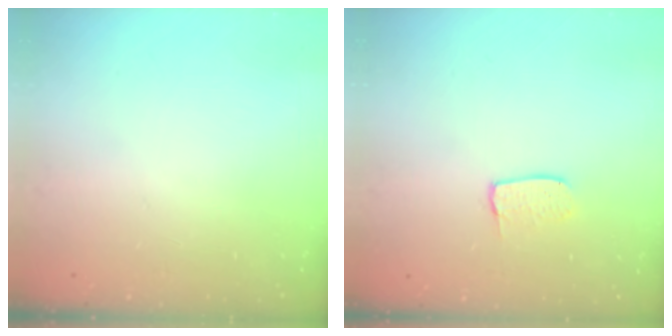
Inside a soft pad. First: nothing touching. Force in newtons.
{"total": 5.5, "press": 5.5, "slide": 0.2}